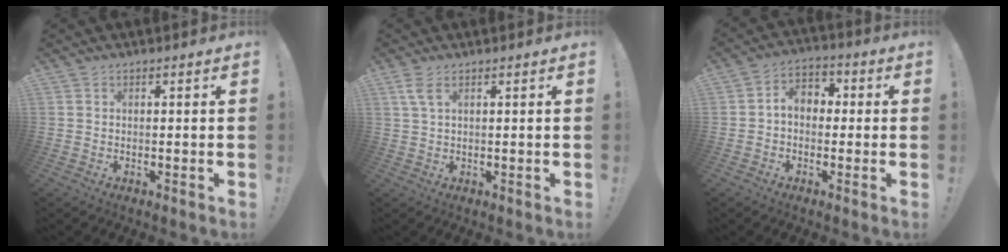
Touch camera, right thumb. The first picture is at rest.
{"total": 3.3, "force": [1.5, 1.0, 2.8], "torque": [-0.063, 0.003, 0.029]}
{"total": 6.7, "force": [0.3, 5.0, 4.5], "torque": [-0.077, 0.015, 0.009]}